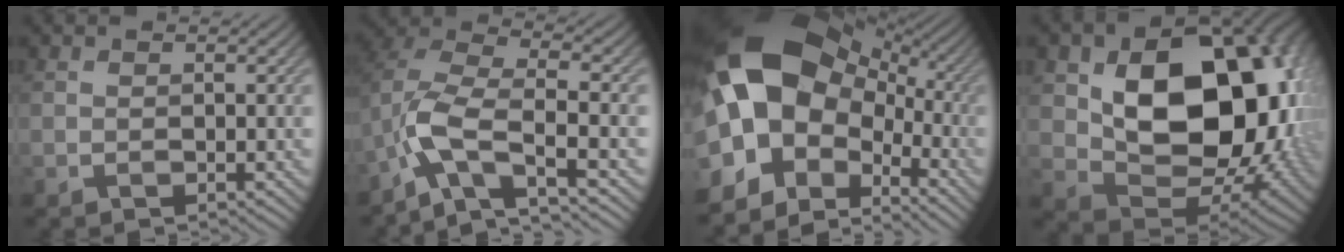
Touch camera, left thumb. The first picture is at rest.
{"total": 9.5, "force": [-4.4, 3.8, 7.5], "torque": [-0.154, -0.004, -0.096]}
{"total": 19.3, "force": [1.3, 13.6, 13.6], "torque": [-0.260, 0.004, 0.037]}
{"total": 17.4, "force": [2.4, 11.9, 12.4], "torque": [-0.192, -0.029, 0.059]}